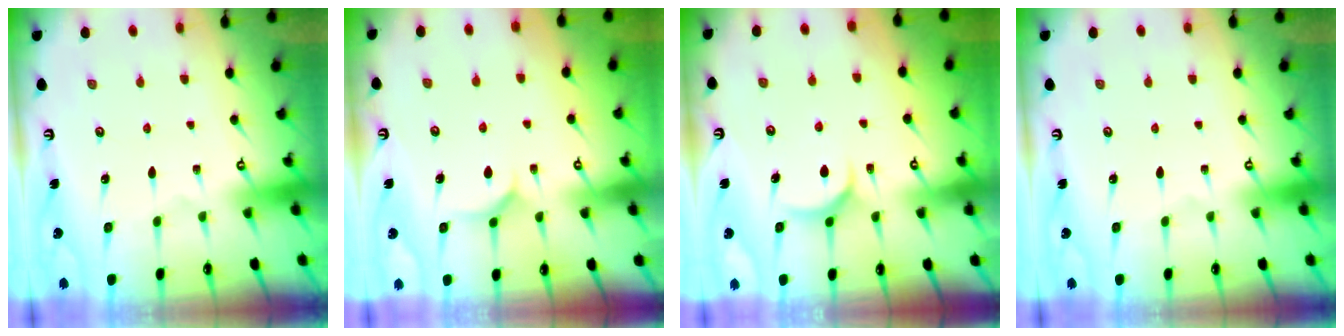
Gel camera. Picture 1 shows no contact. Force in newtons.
{"total": 5.3, "press": 5.3, "slide": 0.5}
{"total": 4.9, "press": 4.9, "slide": 0.7}
{"total": 0.0}